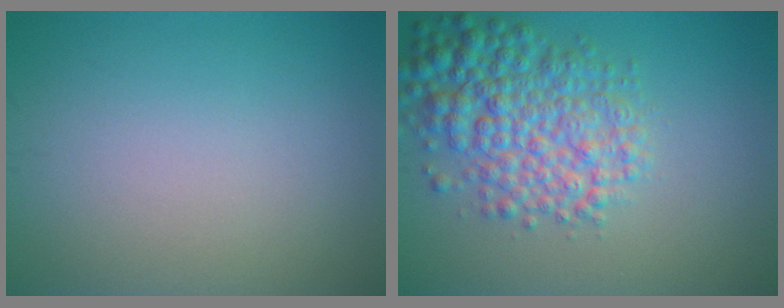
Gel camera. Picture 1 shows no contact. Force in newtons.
{"total": 6.4, "press": 6.4, "slide": 0.1}